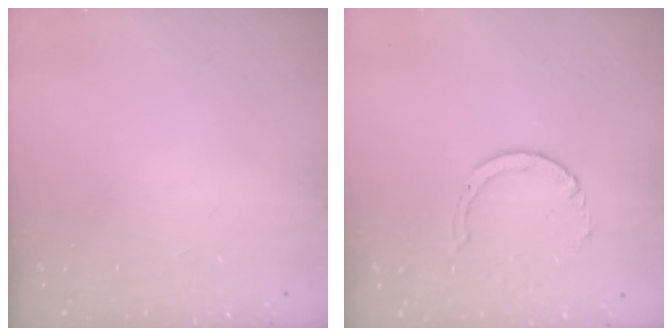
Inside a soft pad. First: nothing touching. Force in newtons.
{"total": 2.9, "press": 2.9, "slide": 0.4}